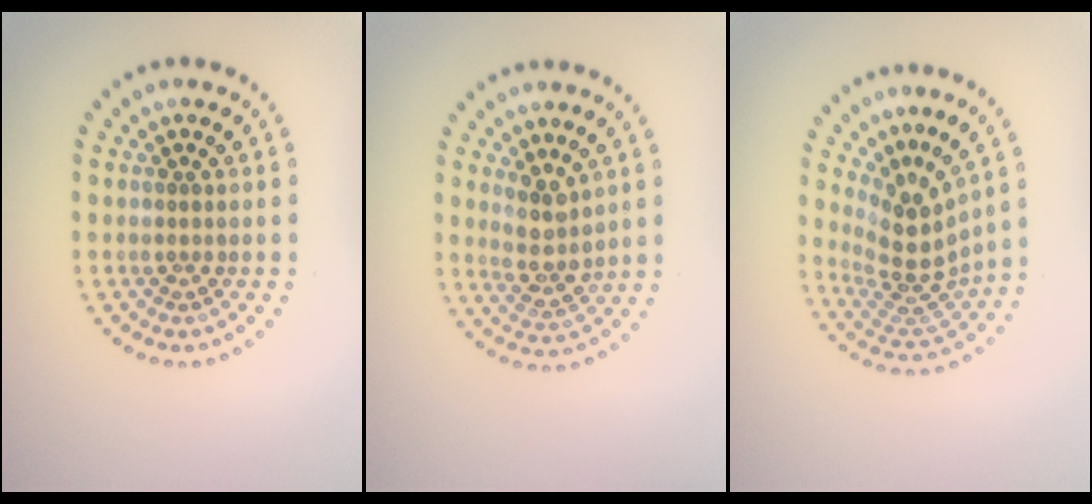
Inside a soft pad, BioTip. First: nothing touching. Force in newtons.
{"total": 2.9, "press": 2.4, "slide": 1.7}
{"total": 4.2, "press": 2.8, "slide": 3.1}